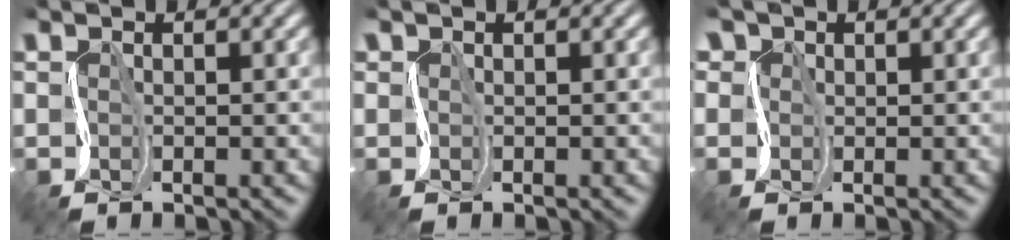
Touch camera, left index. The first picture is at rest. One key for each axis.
{"total": 0.6, "fx": 0.0, "fy": 0.6, "fz": 0.1, "tx": 0.004, "ty": 0.002, "tz": -0.001}
{"total": 4.2, "fx": 1.7, "fy": 3.5, "fz": 1.7, "tx": -0.028, "ty": 0.021, "tz": -0.006}